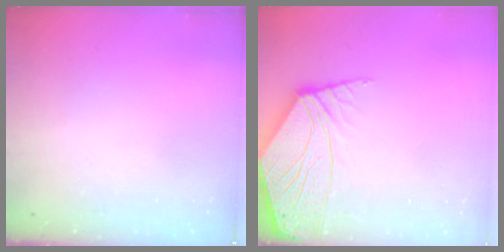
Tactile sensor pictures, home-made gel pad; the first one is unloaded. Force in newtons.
{"total": 8.4, "press": 8.3, "slide": 1.5}